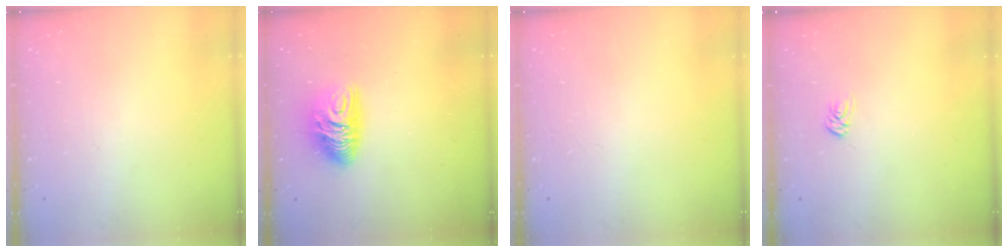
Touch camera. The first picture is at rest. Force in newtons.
{"total": 9.8, "press": 9.8, "slide": 0.7}
{"total": 0.0}
{"total": 2.9, "press": 2.9, "slide": 0.2}